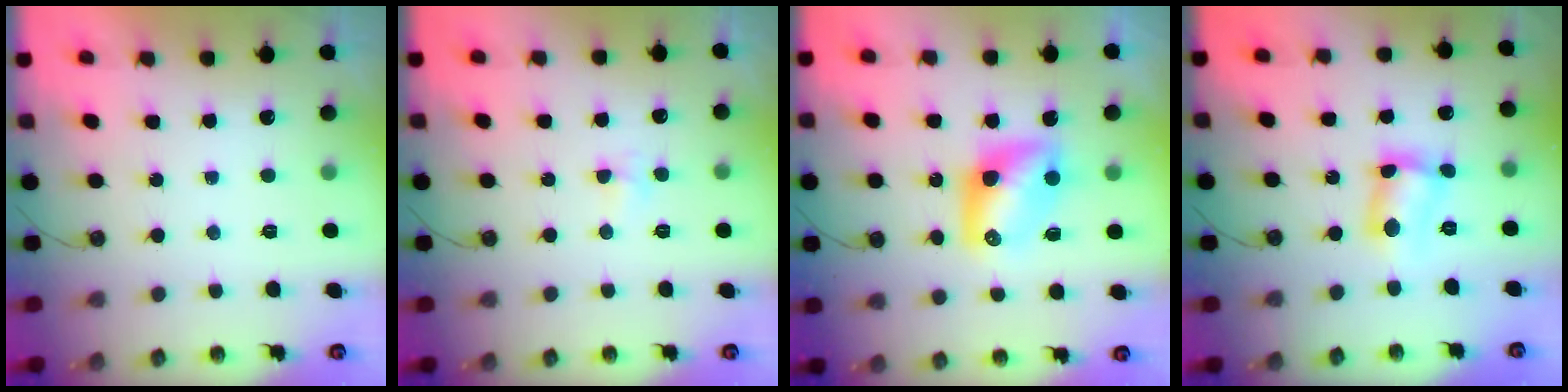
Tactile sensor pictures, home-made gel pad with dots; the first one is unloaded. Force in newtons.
{"total": 2.8, "press": 2.7, "slide": 0.5}
{"total": 9.1, "press": 9.0, "slide": 0.8}
{"total": 8.5, "press": 8.5, "slide": 0.4}